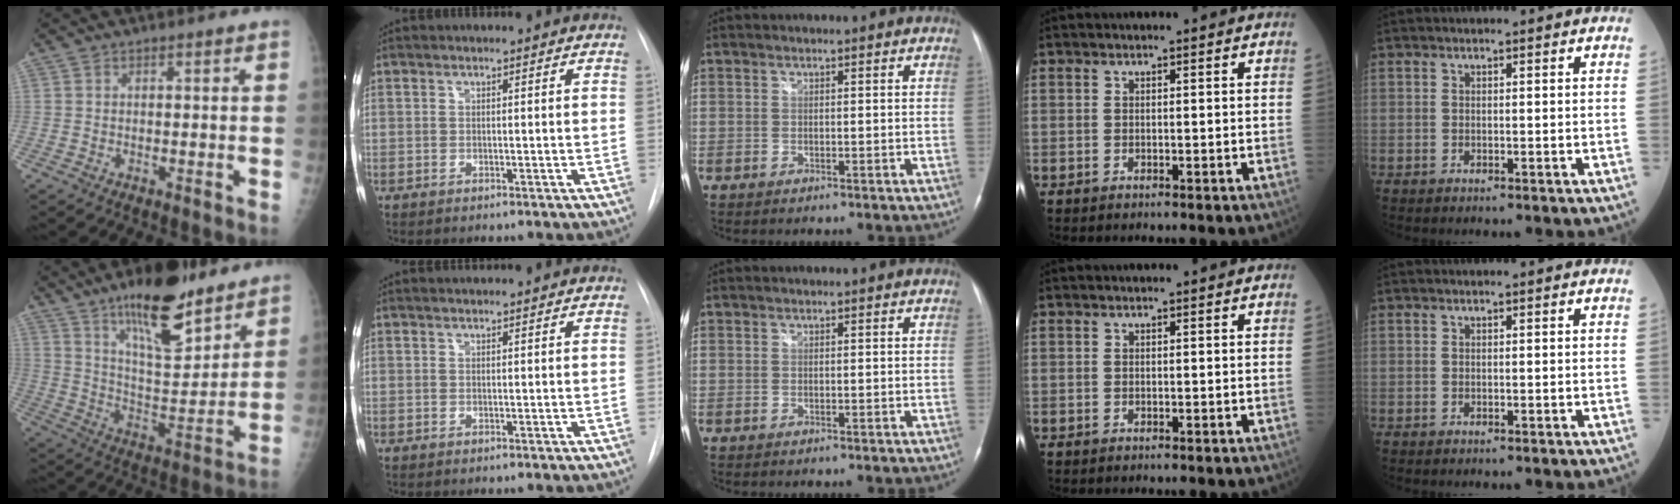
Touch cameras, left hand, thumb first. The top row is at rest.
{"thumb": {"total": 19.0, "force": [13.2, 6.3, 12.2], "torque": [-0.158, -0.082, 0.221]}, "index": {"total": 1.5, "force": [1.5, -0.1, 0.3], "torque": [-0.005, 0.017, 0.027]}}